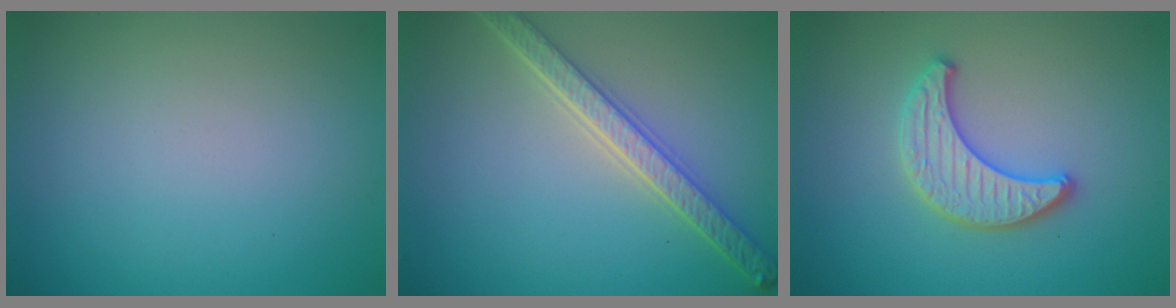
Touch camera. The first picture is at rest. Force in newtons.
{"total": 4.6, "press": 3.7, "slide": 2.7}
{"total": 3.3, "press": 3.3, "slide": 0.2}